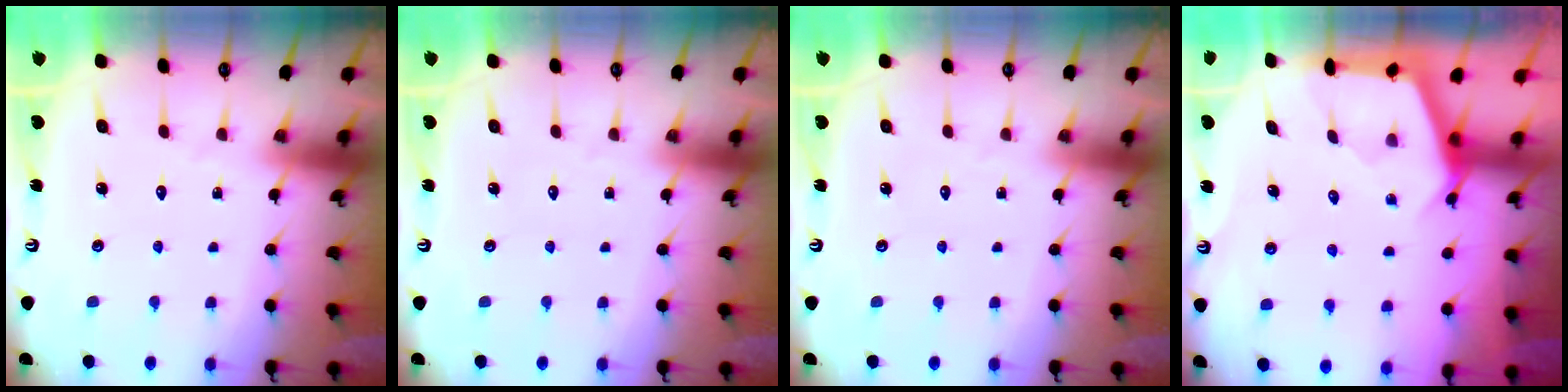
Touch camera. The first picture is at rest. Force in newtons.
{"total": 0.0}
{"total": 0.0}
{"total": 2.9, "press": 2.9, "slide": 0.3}